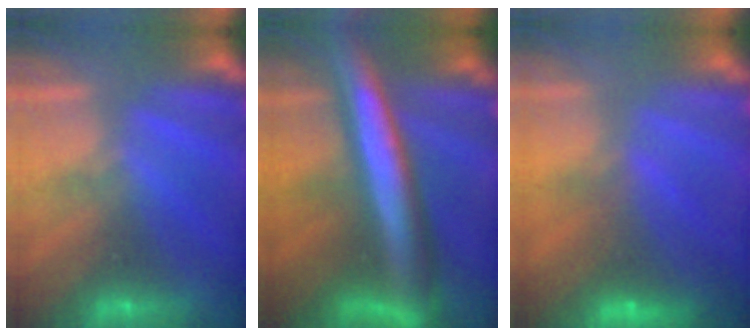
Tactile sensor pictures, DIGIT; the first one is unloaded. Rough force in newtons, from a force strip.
{"total": 6.9}
{"total": 5.8}